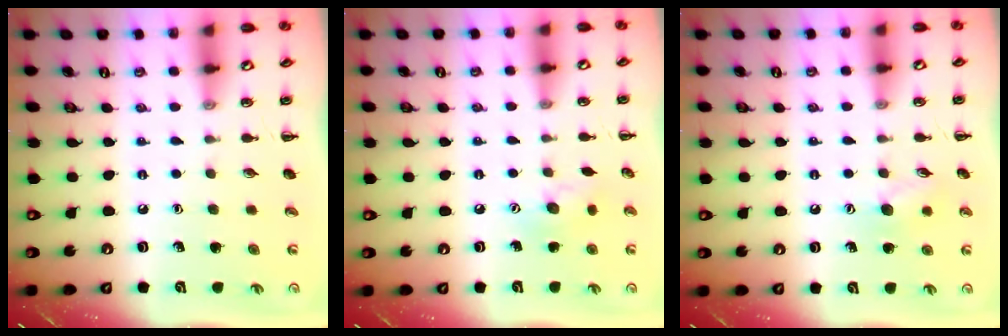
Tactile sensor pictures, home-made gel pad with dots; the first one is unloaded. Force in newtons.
{"total": 7.9, "press": 7.8, "slide": 1.0}
{"total": 7.3, "press": 7.2, "slide": 0.8}